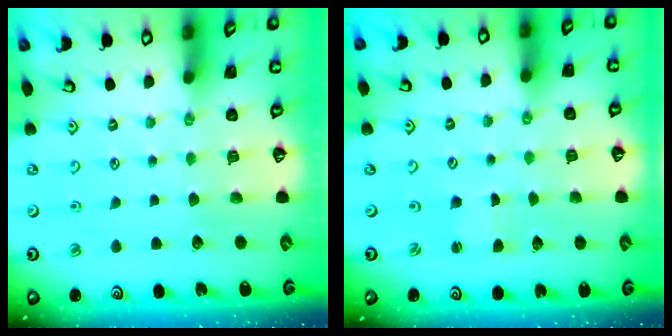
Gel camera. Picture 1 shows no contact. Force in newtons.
{"total": 1.4, "press": 1.4, "slide": 0.1}